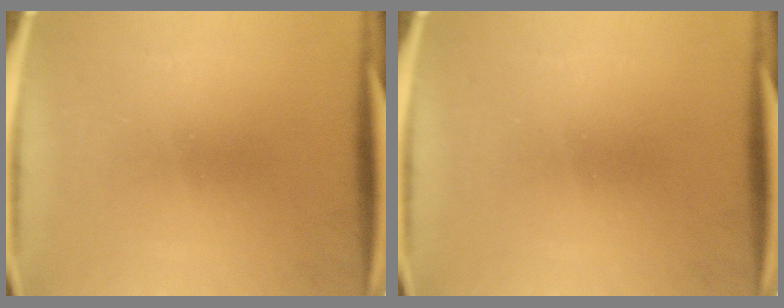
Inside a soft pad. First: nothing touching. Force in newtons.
{"total": 0.0}